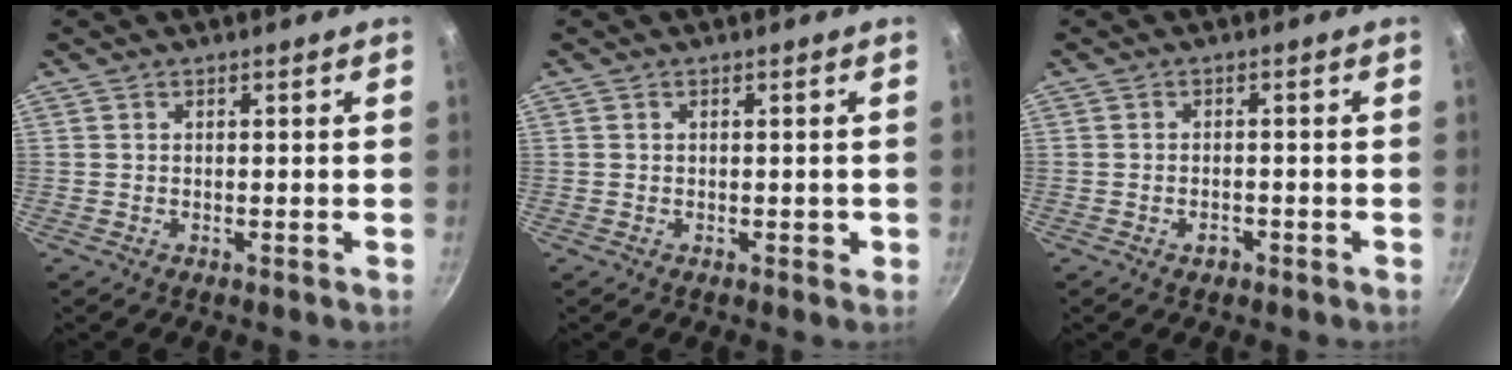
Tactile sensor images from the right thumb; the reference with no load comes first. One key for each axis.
{"total": 1.2, "fx": -0.2, "fy": 0.9, "fz": 0.7, "tx": -0.002, "ty": 0.004, "tz": -0.002}
{"total": 1.9, "fx": -1.1, "fy": 1.1, "fz": 1.0, "tx": -0.011, "ty": 0.011, "tz": -0.015}